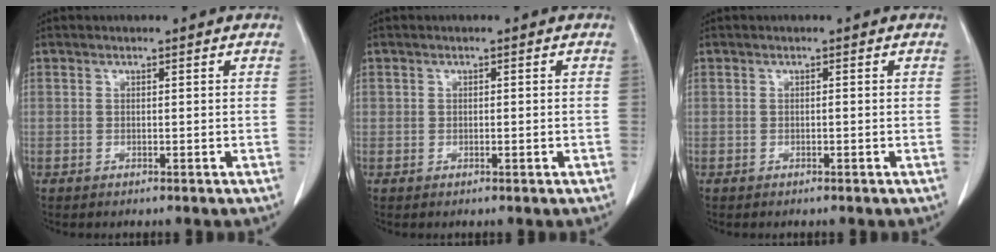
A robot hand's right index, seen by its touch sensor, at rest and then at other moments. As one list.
[{"total": 0.7, "force": [0.0, 0.4, 0.6], "torque": [-0.014, 0.005, 0.004]}, {"total": 0.0}]